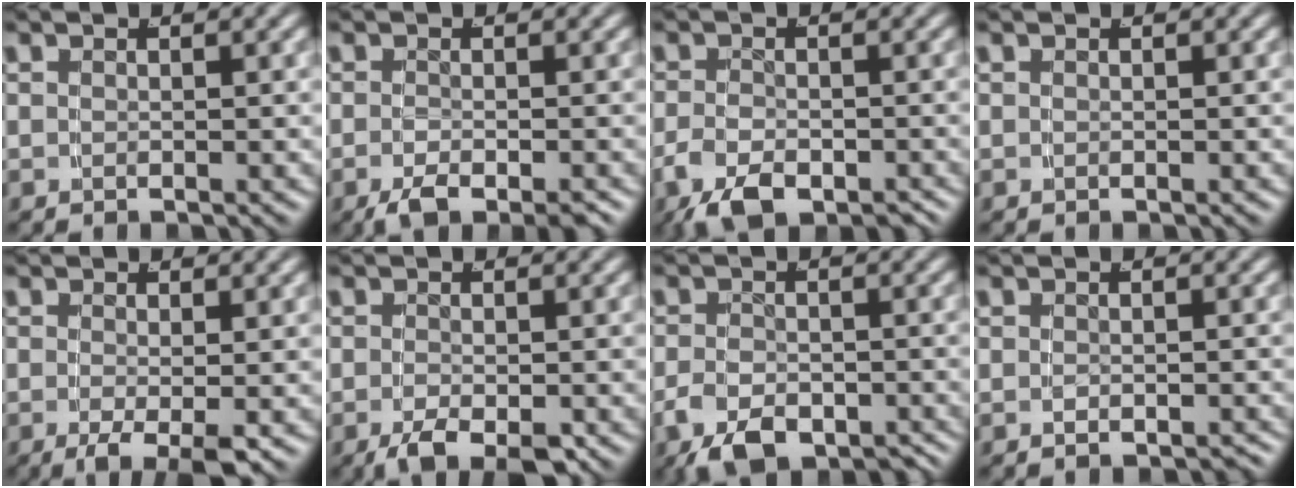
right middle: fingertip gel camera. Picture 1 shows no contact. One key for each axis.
{"total": 2.5, "fx": -1.7, "fy": 0.3, "fz": 1.8, "tx": -0.035, "ty": -0.014, "tz": -0.022}
{"total": 5.0, "fx": -3.0, "fy": 2.5, "fz": 3.2, "tx": -0.064, "ty": -0.028, "tz": -0.035}
{"total": 0.0}
{"total": 5.5, "fx": -3.4, "fy": 1.5, "fz": 4.1, "tx": -0.073, "ty": -0.036, "tz": -0.033}
{"total": 3.9, "fx": -2.4, "fy": 1.4, "fz": 2.8, "tx": -0.053, "ty": -0.026, "tz": -0.026}
{"total": 5.6, "fx": -3.6, "fy": 2.9, "fz": 3.1, "tx": -0.053, "ty": -0.031, "tz": -0.044}
{"total": 1.3, "fx": -1.3, "fy": -0.1, "fz": 0.3, "tx": -0.007, "ty": -0.006, "tz": -0.014}